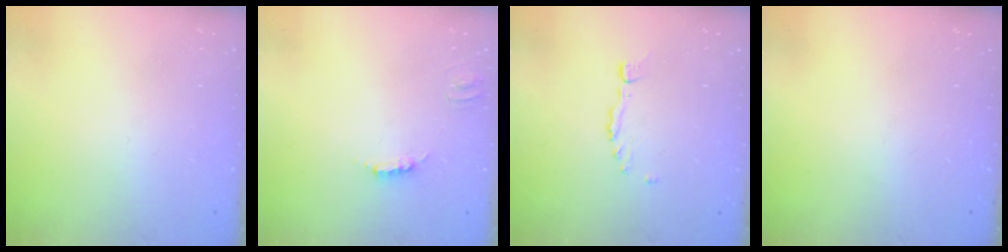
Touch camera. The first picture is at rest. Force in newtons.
{"total": 3.3, "press": 3.3, "slide": 0.4}
{"total": 1.1, "press": 1.1, "slide": 0.3}
{"total": 0.0}